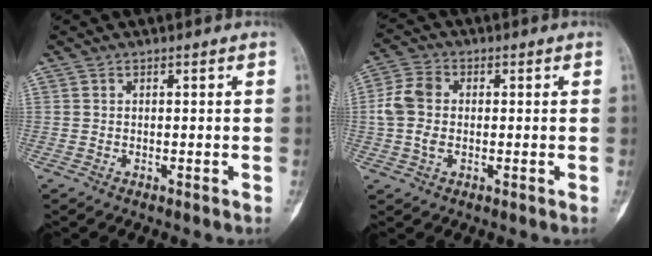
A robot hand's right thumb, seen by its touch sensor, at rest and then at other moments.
{"total": 6.7, "force": [-0.1, 4.7, 4.8], "torque": [-0.100, 0.014, -0.008]}